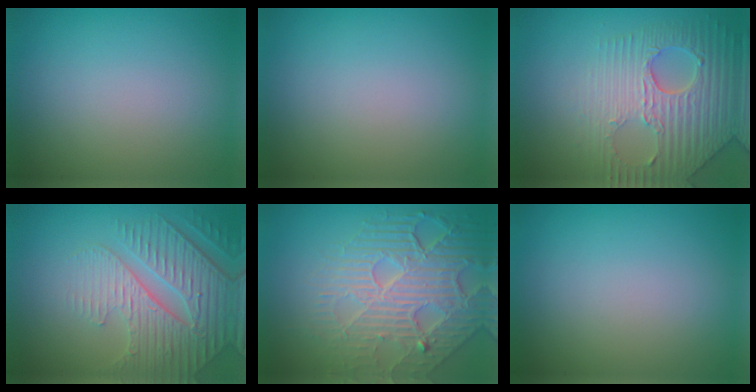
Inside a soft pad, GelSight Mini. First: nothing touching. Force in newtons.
{"total": 0.0}
{"total": 5.8, "press": 5.1, "slide": 2.9}
{"total": 6.3, "press": 5.1, "slide": 3.7}
{"total": 8.0, "press": 5.9, "slide": 5.4}
{"total": 0.0}